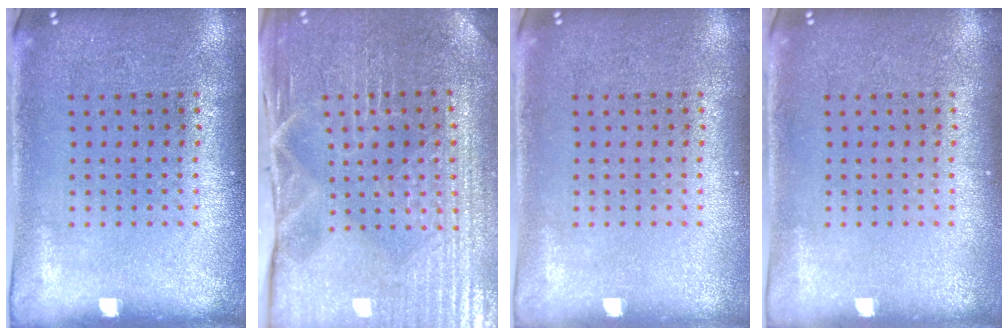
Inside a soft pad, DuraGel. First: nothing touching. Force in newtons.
{"total": 4.0, "press": 3.9, "slide": 0.6}
{"total": 0.0}
{"total": 0.0}